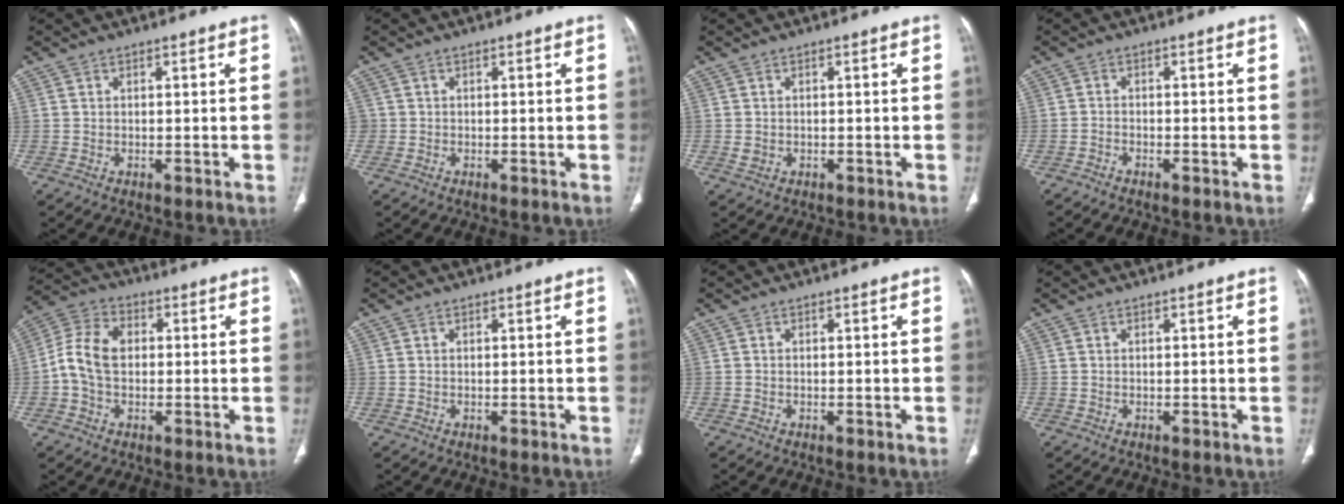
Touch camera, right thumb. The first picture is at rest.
{"total": 0.6, "force": [-0.1, 0.6, 0.0], "torque": [0.006, 0.005, -0.002]}
{"total": 1.4, "force": [-0.3, 1.2, 0.7], "torque": [-0.013, 0.004, -0.001]}
{"total": 1.3, "force": [-1.2, 0.4, 0.5], "torque": [-0.012, 0.009, -0.023]}
{"total": 8.4, "force": [0.0, 5.9, 6.0], "torque": [-0.112, 0.027, -0.009]}
{"total": 0.0}
{"total": 0.0}
{"total": 0.0}